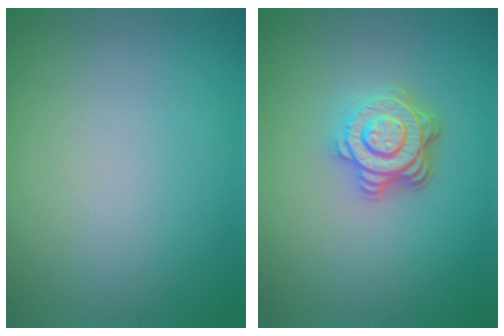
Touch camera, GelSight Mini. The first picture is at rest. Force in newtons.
{"total": 4.6, "press": 3.4, "slide": 3.0}